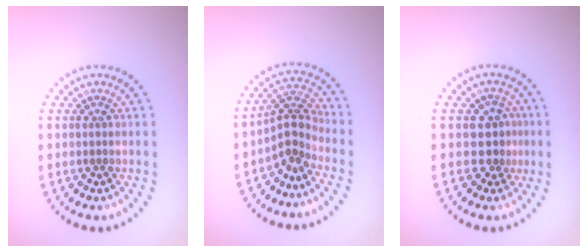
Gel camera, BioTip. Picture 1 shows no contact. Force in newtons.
{"total": 2.8, "press": 1.9, "slide": 2.1}
{"total": 2.4, "press": 2.1, "slide": 1.3}